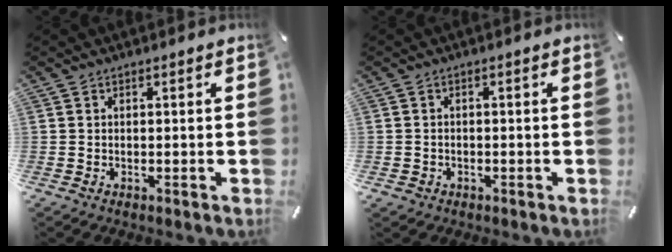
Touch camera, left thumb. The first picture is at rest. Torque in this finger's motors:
{"motor_torque": [-0.06, -0.31, -0.02, -0.17, 0.09]}